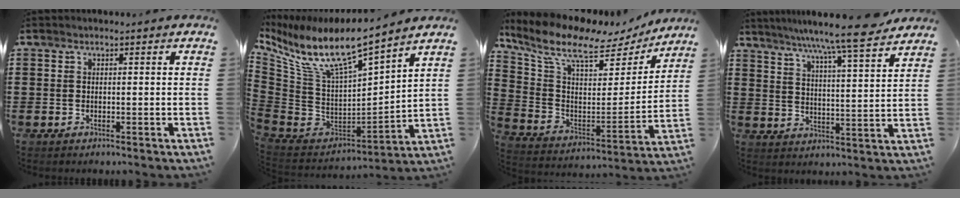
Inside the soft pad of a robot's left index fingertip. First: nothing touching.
{"total": 10.7, "force": [7.7, 1.7, 7.3], "torque": [-0.175, -0.067, 0.128]}
{"total": 10.3, "force": [7.9, 3.1, 5.9], "torque": [-0.149, -0.047, 0.133]}
{"total": 7.8, "force": [6.9, -1.3, 3.4], "torque": [-0.082, -0.053, 0.111]}